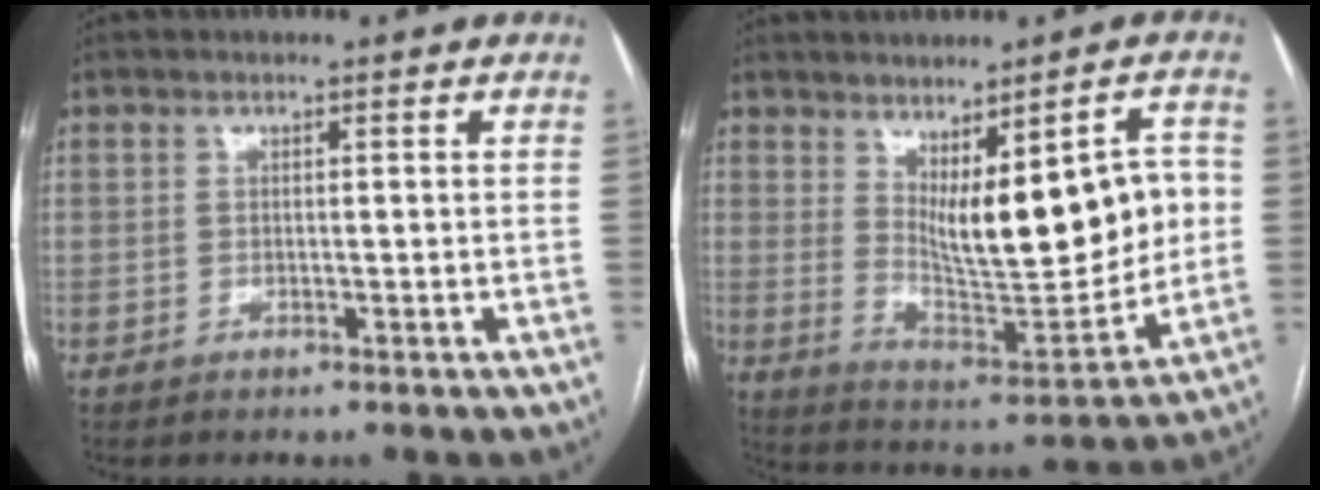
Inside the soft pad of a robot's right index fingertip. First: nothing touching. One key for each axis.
{"total": 15.4, "fx": 2.8, "fy": 4.6, "fz": 14.4, "tx": -0.208, "ty": -0.009, "tz": 0.063}